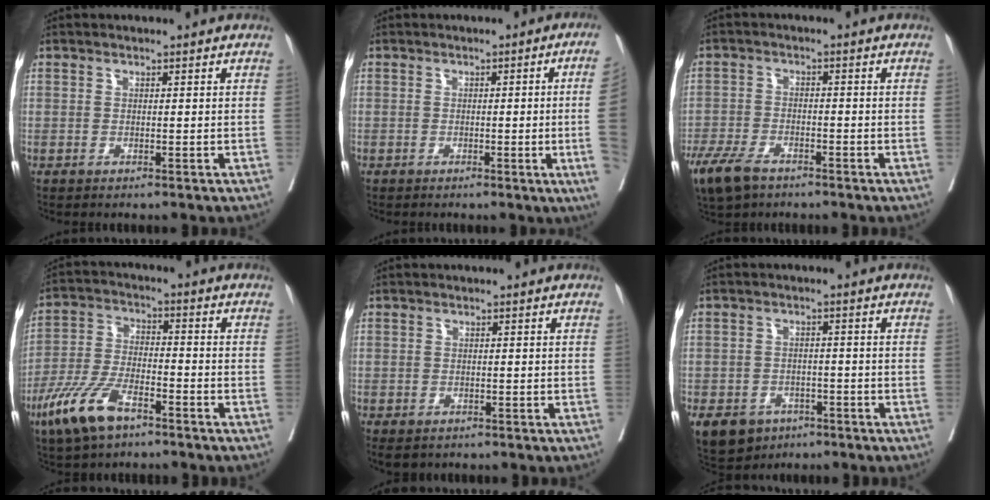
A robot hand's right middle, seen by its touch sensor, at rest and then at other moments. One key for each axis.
{"total": 9.8, "fx": -1.2, "fy": -3.0, "fz": 9.2, "tx": -0.095, "ty": -0.019, "tz": -0.016}
{"total": 8.0, "fx": -5.7, "fy": 3.4, "fz": 4.3, "tx": -0.091, "ty": -0.011, "tz": -0.102}
{"total": 10.1, "fx": -6.3, "fy": 3.4, "fz": 7.1, "tx": -0.156, "ty": -0.009, "tz": -0.121}
{"total": 1.9, "fx": -1.3, "fy": 1.1, "fz": 0.8, "tx": -0.015, "ty": -0.003, "tz": -0.013}
{"total": 11.2, "fx": -6.1, "fy": 8.4, "fz": 4.1, "tx": -0.105, "ty": -0.005, "tz": -0.085}